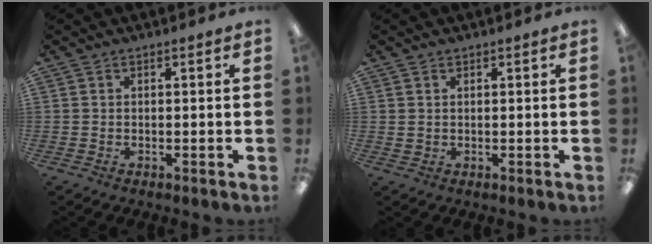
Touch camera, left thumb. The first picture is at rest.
{"total": 1.0, "force": [0.7, 0.7, 0.1], "torque": [-0.003, 0.001, 0.014]}